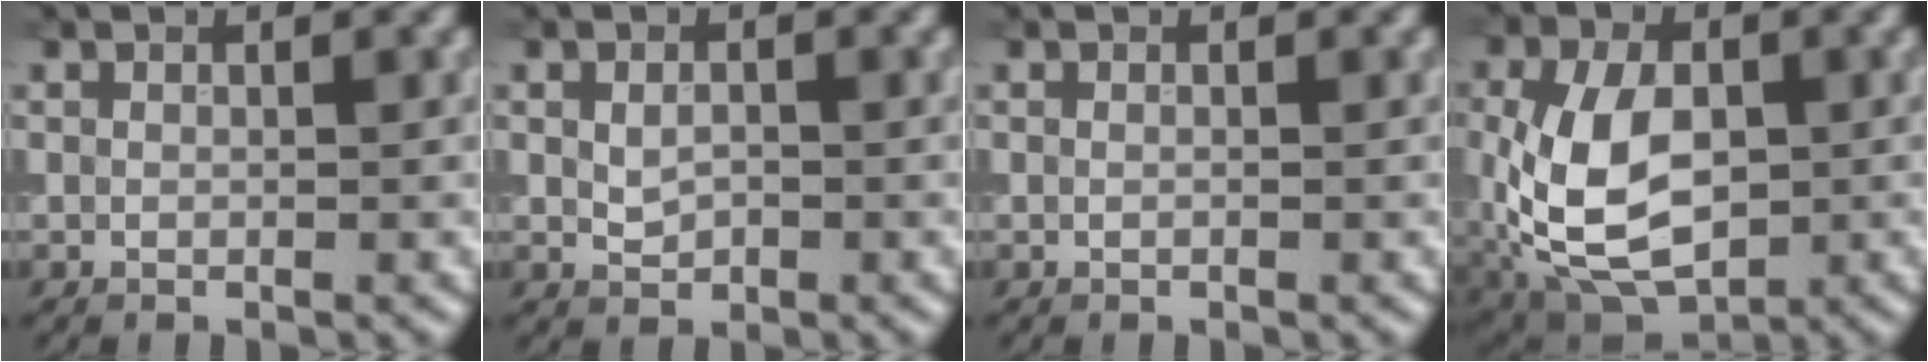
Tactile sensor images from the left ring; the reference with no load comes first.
{"total": 1.6, "force": [-0.1, 1.2, 1.1], "torque": [-0.021, -0.001, -0.001]}
{"total": 0.0}
{"total": 10.2, "force": [-0.9, 6.4, 7.9], "torque": [-0.166, -0.005, -0.020]}